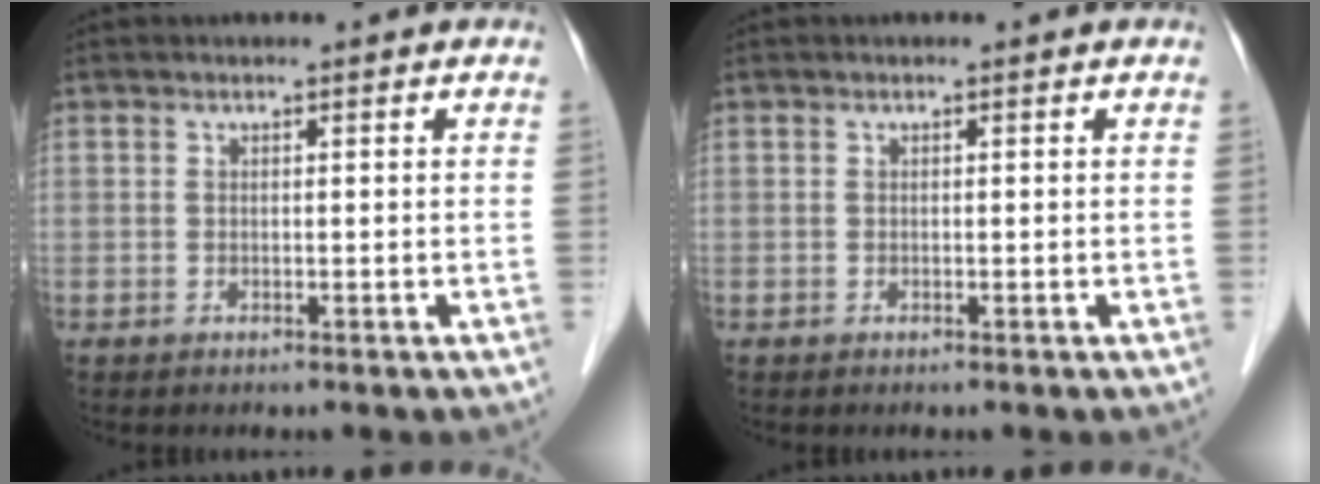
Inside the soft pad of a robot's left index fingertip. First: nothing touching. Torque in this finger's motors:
{"motor_torque": [0.00, 0.00, 0.00, 0.00]}